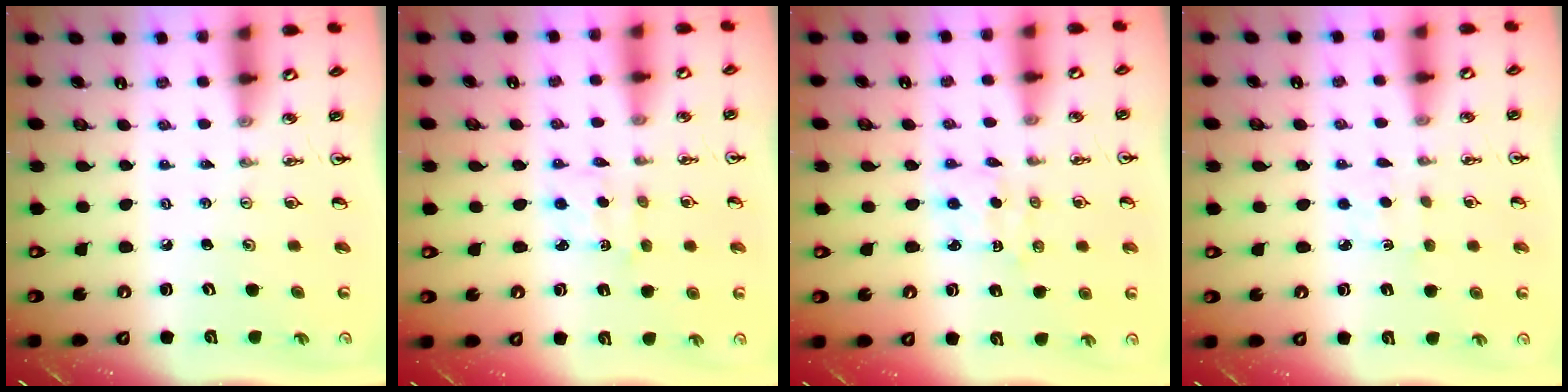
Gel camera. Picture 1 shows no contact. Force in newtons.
{"total": 2.8, "press": 2.7, "slide": 0.6}
{"total": 1.8, "press": 1.6, "slide": 0.6}
{"total": 2.8, "press": 2.8, "slide": 0.4}